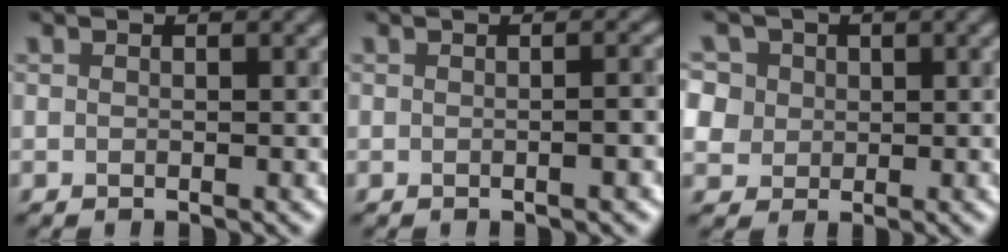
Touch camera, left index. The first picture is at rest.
{"total": 1.3, "force": [-0.4, 0.3, 1.2], "torque": [-0.009, 0.006, -0.001]}
{"total": 7.5, "force": [3.2, 5.9, 3.2], "torque": [-0.062, 0.028, 0.032]}